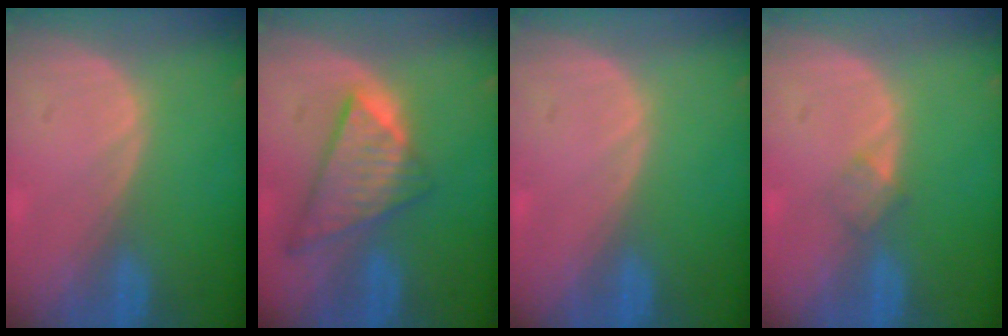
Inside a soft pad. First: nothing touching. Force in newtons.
{"total": 8.6, "press": 7.4, "slide": 4.4}
{"total": 0.0}
{"total": 1.8, "press": 1.8, "slide": 0.2}